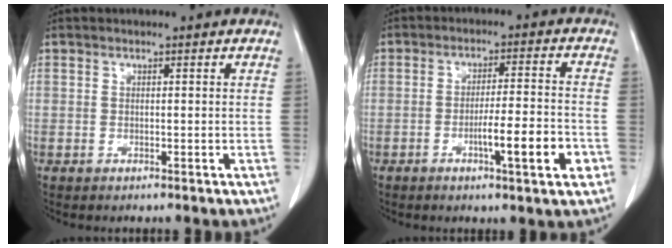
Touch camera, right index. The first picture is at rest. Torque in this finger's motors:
{"motor_torque": [0.52, -0.44, 0.25, 0.12]}